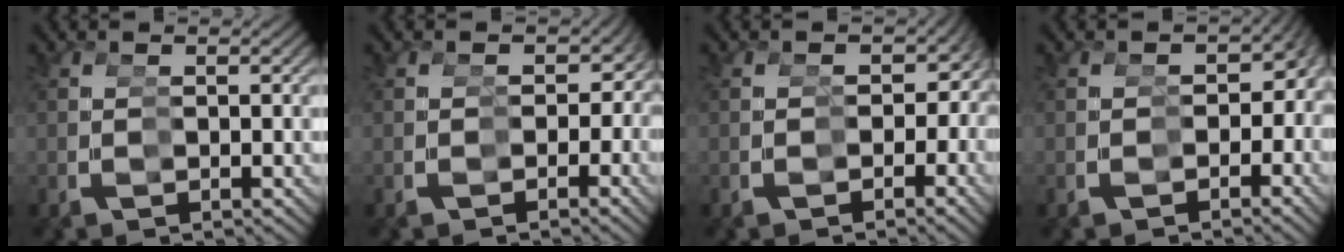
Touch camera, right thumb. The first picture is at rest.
{"total": 4.3, "force": [-0.5, 3.8, 2.0], "torque": [-0.009, -0.023, -0.001]}
{"total": 4.7, "force": [-0.5, 4.1, 2.3], "torque": [-0.013, -0.024, -0.001]}
{"total": 4.8, "force": [-1.1, 3.9, 2.5], "torque": [-0.016, -0.023, -0.010]}